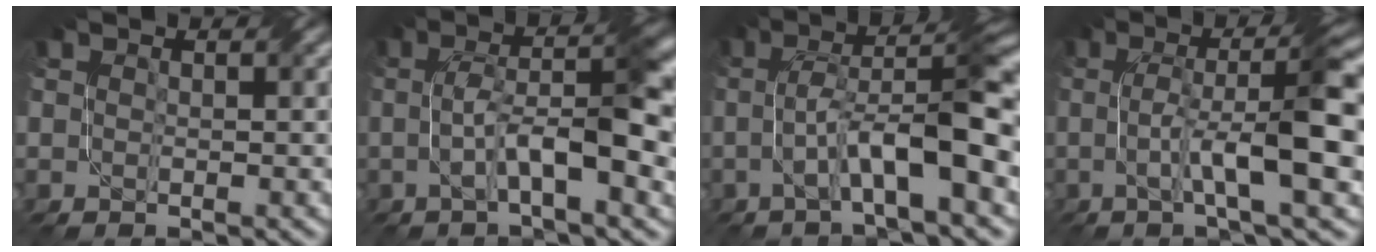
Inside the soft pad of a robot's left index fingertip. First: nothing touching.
{"total": 7.7, "force": [-0.7, 1.9, 7.5], "torque": [-0.125, 0.015, -0.014]}
{"total": 8.6, "force": [-1.4, 1.6, 8.3], "torque": [-0.133, 0.022, -0.029]}
{"total": 8.8, "force": [-0.2, 1.4, 8.7], "torque": [-0.139, 0.013, -0.005]}